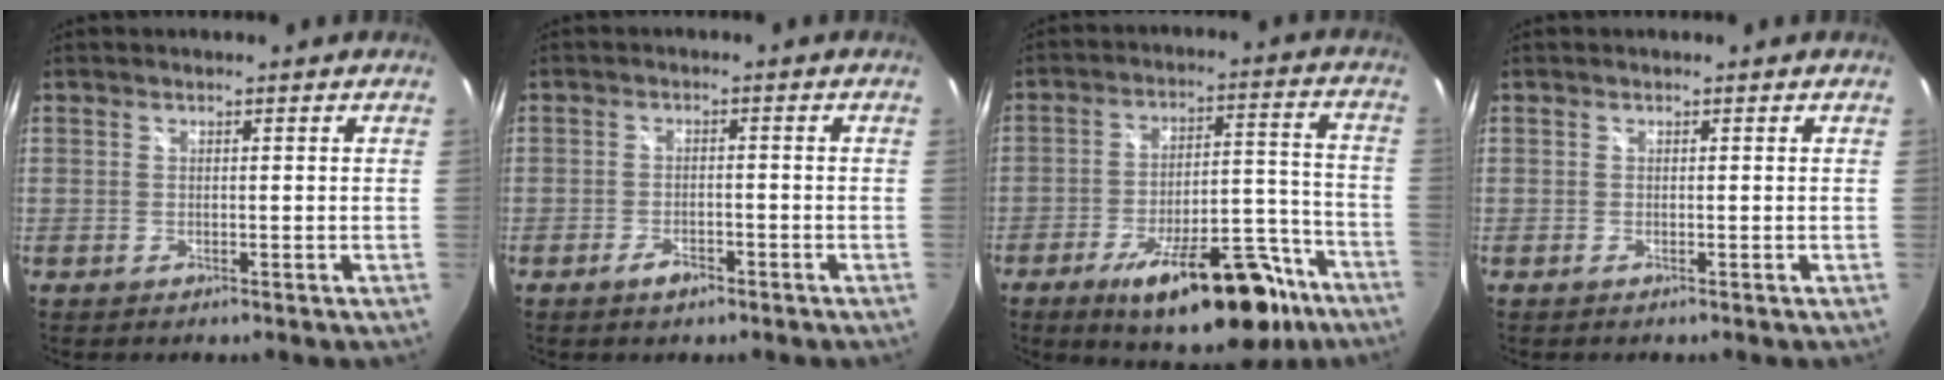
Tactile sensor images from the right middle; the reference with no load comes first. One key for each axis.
{"total": 3.0, "fx": -2.0, "fy": 1.4, "fz": 1.6, "tx": -0.035, "ty": -0.001, "tz": -0.033}
{"total": 21.7, "fx": -14.1, "fy": 7.6, "fz": 14.6, "tx": -0.210, "ty": 0.002, "tz": -0.193}
{"total": 0.0}